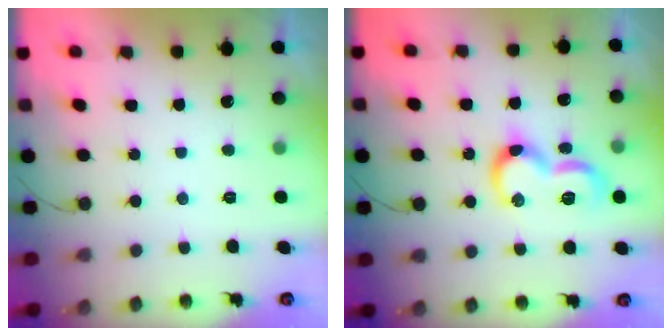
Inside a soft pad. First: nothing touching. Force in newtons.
{"total": 12.4, "press": 12.4, "slide": 1.1}